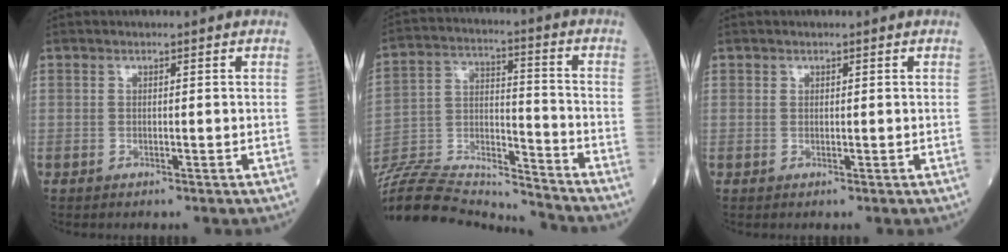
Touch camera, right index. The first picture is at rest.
{"total": 21.5, "force": [-20.7, 1.8, 5.4], "torque": [-0.132, 0.008, -0.345]}
{"total": 0.0}